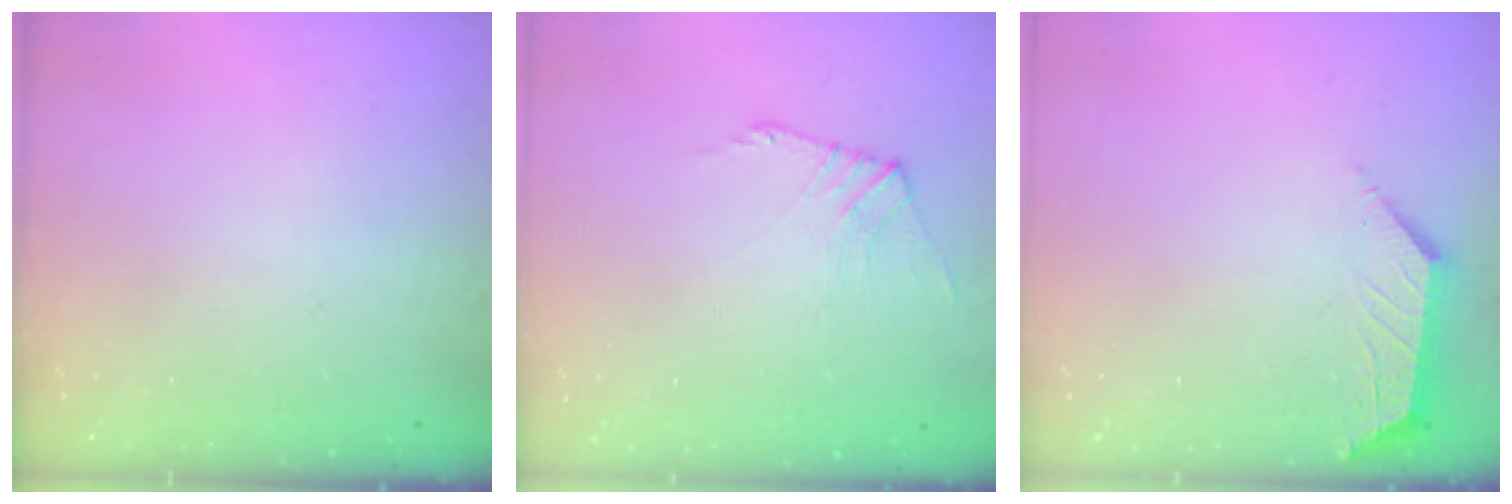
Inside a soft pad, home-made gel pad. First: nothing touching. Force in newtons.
{"total": 2.0, "press": 2.0, "slide": 0.4}
{"total": 2.0, "press": 1.9, "slide": 0.4}